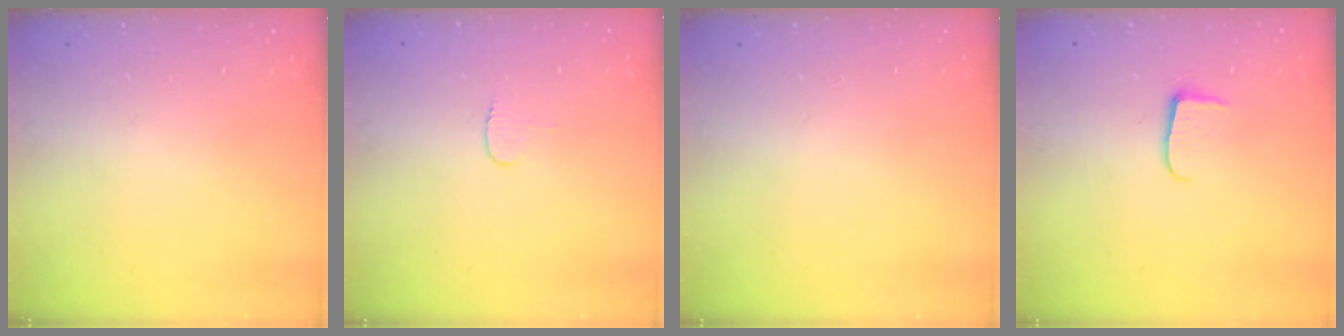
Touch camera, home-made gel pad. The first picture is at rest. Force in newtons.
{"total": 3.3, "press": 3.3, "slide": 0.3}
{"total": 0.0}
{"total": 6.2, "press": 6.1, "slide": 0.7}